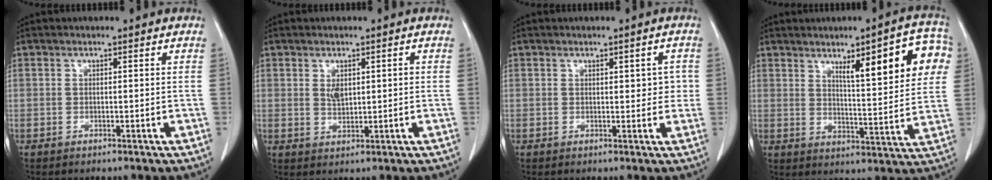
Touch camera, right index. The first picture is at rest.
{"total": 2.7, "force": [0.6, 1.5, 2.2], "torque": [-0.040, 0.004, 0.018]}
{"total": 3.1, "force": [0.6, 1.5, 2.7], "torque": [-0.027, 0.006, 0.008]}
{"total": 13.7, "force": [5.8, 2.6, 12.2], "torque": [-0.153, 0.012, 0.077]}